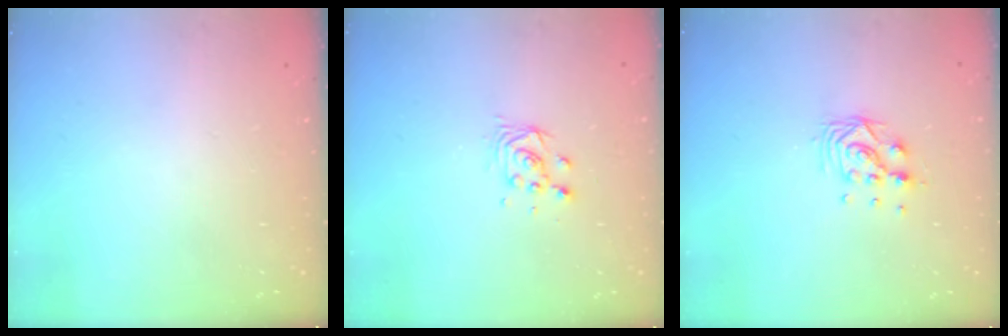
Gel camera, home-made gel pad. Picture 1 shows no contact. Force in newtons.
{"total": 4.1, "press": 4.1, "slide": 0.4}
{"total": 8.8, "press": 8.8, "slide": 0.6}